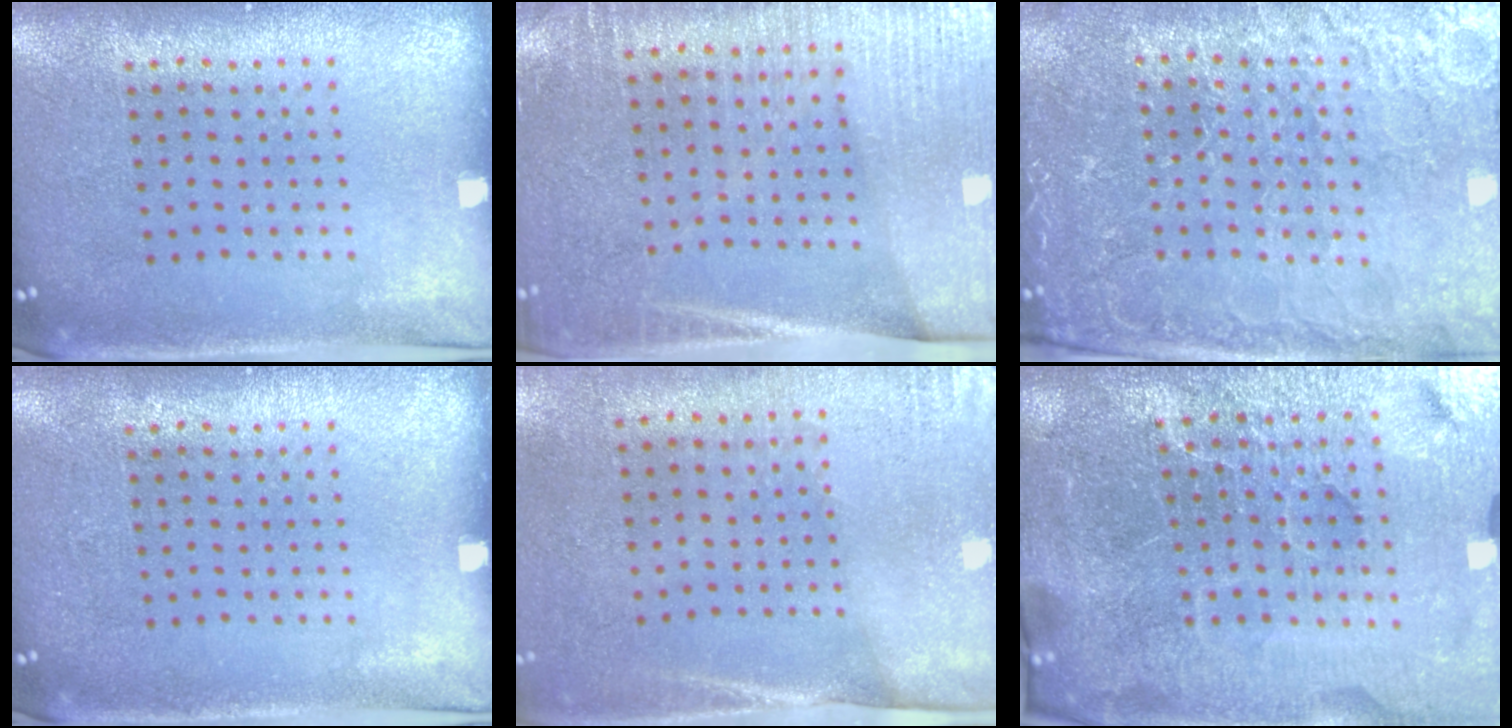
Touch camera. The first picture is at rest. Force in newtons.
{"total": 3.4, "press": 3.0, "slide": 1.6}
{"total": 3.7, "press": 3.6, "slide": 1.0}
{"total": 0.0}
{"total": 2.7, "press": 2.3, "slide": 1.3}
{"total": 7.1, "press": 6.2, "slide": 3.4}